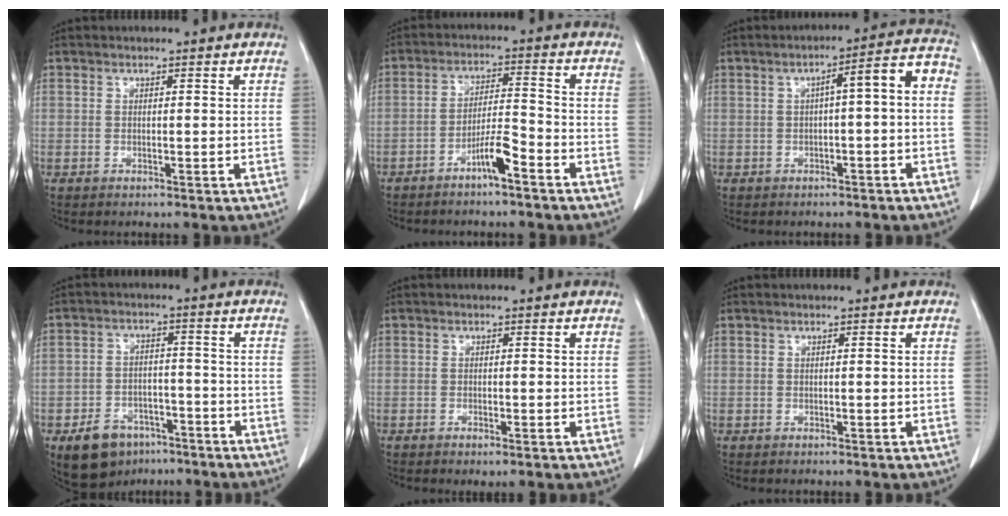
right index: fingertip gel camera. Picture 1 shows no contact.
{"total": 5.1, "force": [-3.4, 0.3, 3.9], "torque": [-0.072, 0.009, -0.060]}
{"total": 6.5, "force": [-0.4, 1.1, 6.4], "torque": [-0.083, 0.033, -0.009]}
{"total": 8.3, "force": [-5.3, 5.5, 3.3], "torque": [-0.060, 0.008, -0.079]}
{"total": 1.1, "force": [-0.6, 0.2, 0.9], "torque": [-0.016, -0.003, -0.008]}
{"total": 0.0}